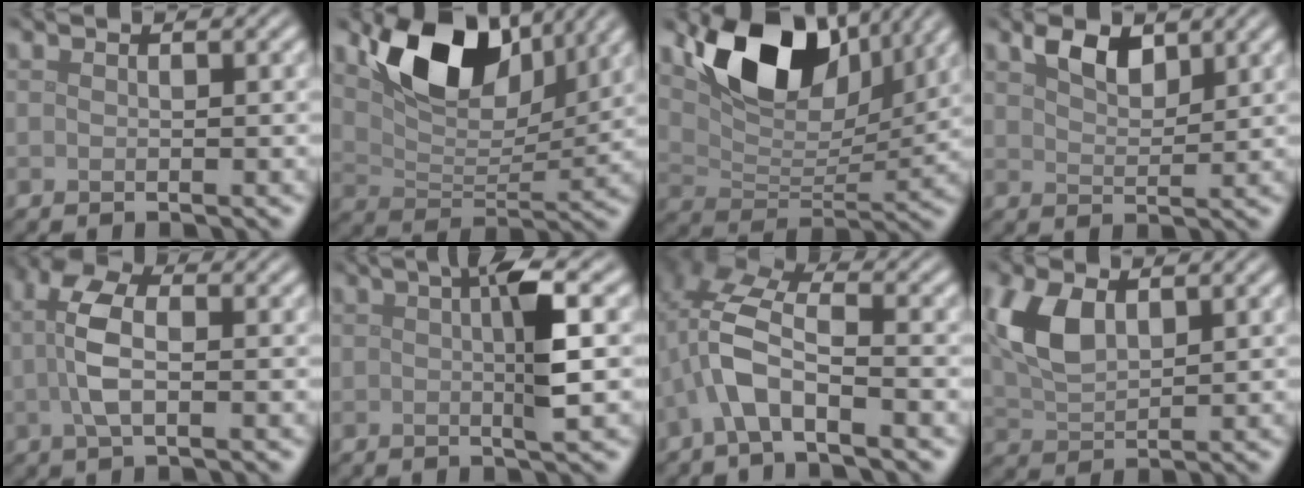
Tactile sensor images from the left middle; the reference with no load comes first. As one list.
[{"total": 9.6, "force": [5.5, 5.1, 5.9], "torque": [-0.104, -0.003, 0.100]}, {"total": 10.7, "force": [6.3, 5.8, 6.5], "torque": [-0.114, -0.005, 0.115]}, {"total": 3.2, "force": [2.2, 1.5, 1.8], "torque": [-0.040, 0.002, 0.040]}, {"total": 4.7, "force": [0.3, 2.3, 4.1], "torque": [-0.093, 0.007, -0.001]}, {"total": 4.6, "force": [0.6, 0.5, 4.5], "torque": [-0.080, 0.005, 0.012]}, {"total": 6.0, "force": [-2.1, 2.5, 5.0], "torque": [-0.112, 0.013, -0.050]}, {"total": 5.5, "force": [2.0, 3.0, 4.2], "torque": [-0.101, 0.007, 0.039]}]